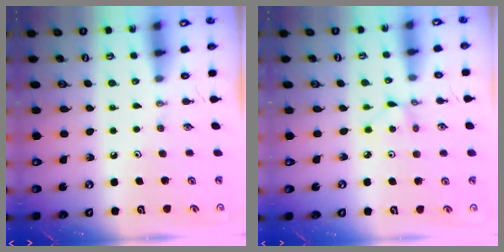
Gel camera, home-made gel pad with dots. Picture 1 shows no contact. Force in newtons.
{"total": 1.9, "press": 1.9, "slide": 0.2}